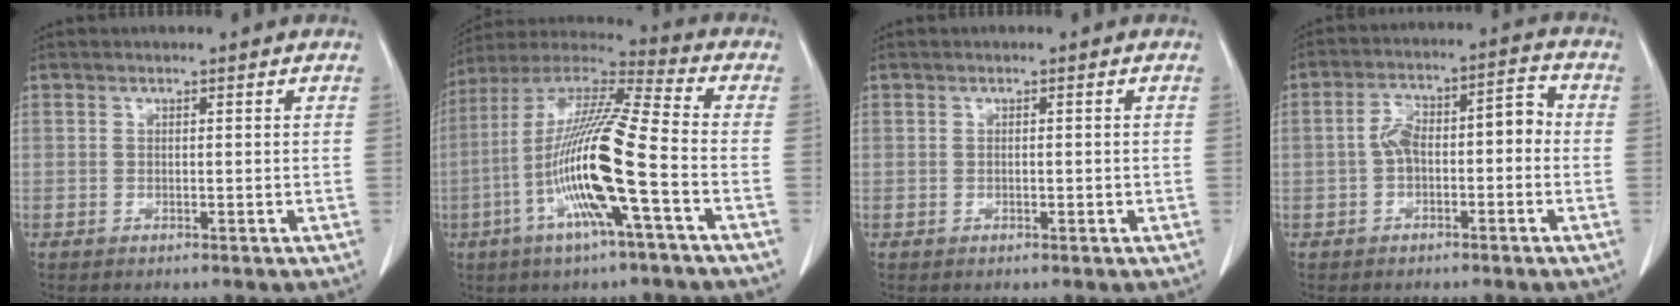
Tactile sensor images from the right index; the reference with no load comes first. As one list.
[{"total": 18.2, "force": [-5.1, 0.7, 17.5], "torque": [-0.349, -0.005, -0.103]}, {"total": 0.9, "force": [-0.2, 0.4, 0.7], "torque": [-0.018, -0.001, -0.002]}, {"total": 8.2, "force": [-1.1, 3.9, 7.2], "torque": [-0.127, 0.050, -0.019]}]